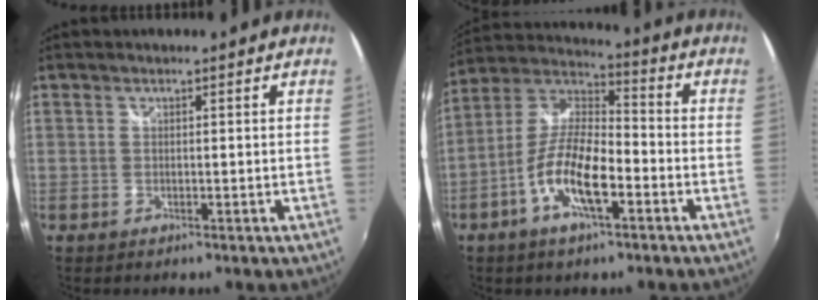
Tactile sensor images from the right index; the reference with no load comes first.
{"total": 12.7, "force": [-5.4, 4.3, 10.7], "torque": [-0.217, -0.002, -0.105]}